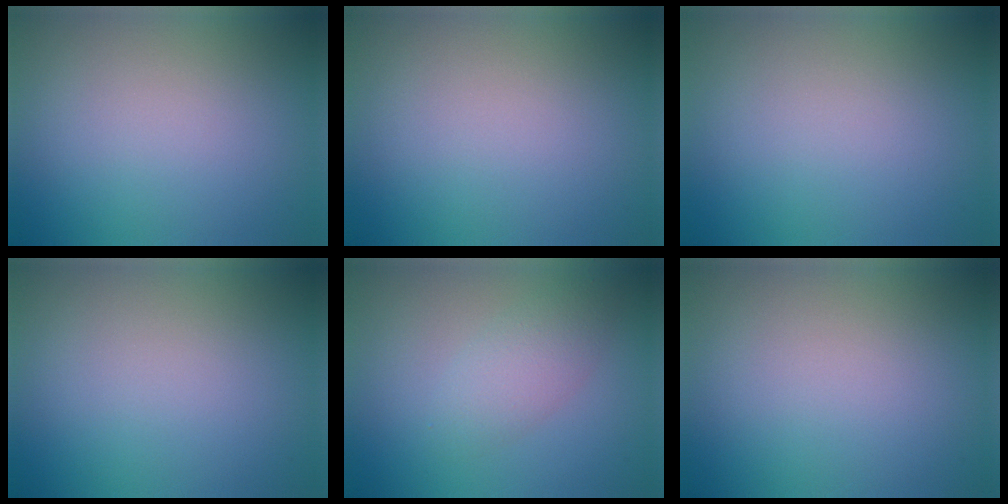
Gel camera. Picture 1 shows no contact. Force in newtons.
{"total": 0.0}
{"total": 0.0}
{"total": 0.0}
{"total": 2.7, "press": 2.7, "slide": 0.1}
{"total": 0.0}